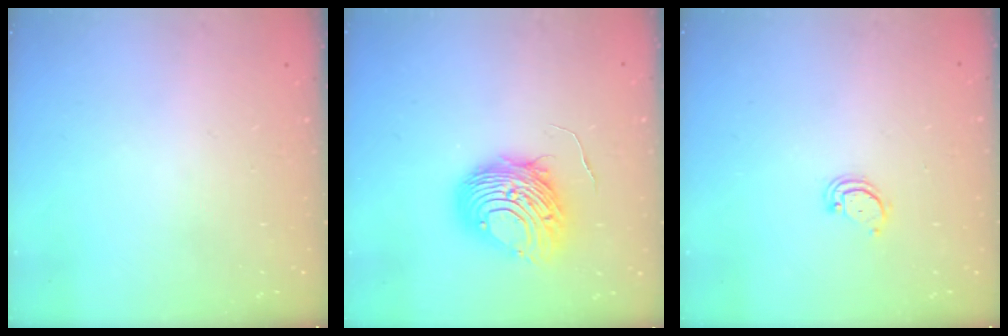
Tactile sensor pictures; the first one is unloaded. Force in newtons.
{"total": 11.0, "press": 11.0, "slide": 0.8}
{"total": 2.9, "press": 2.9, "slide": 0.2}